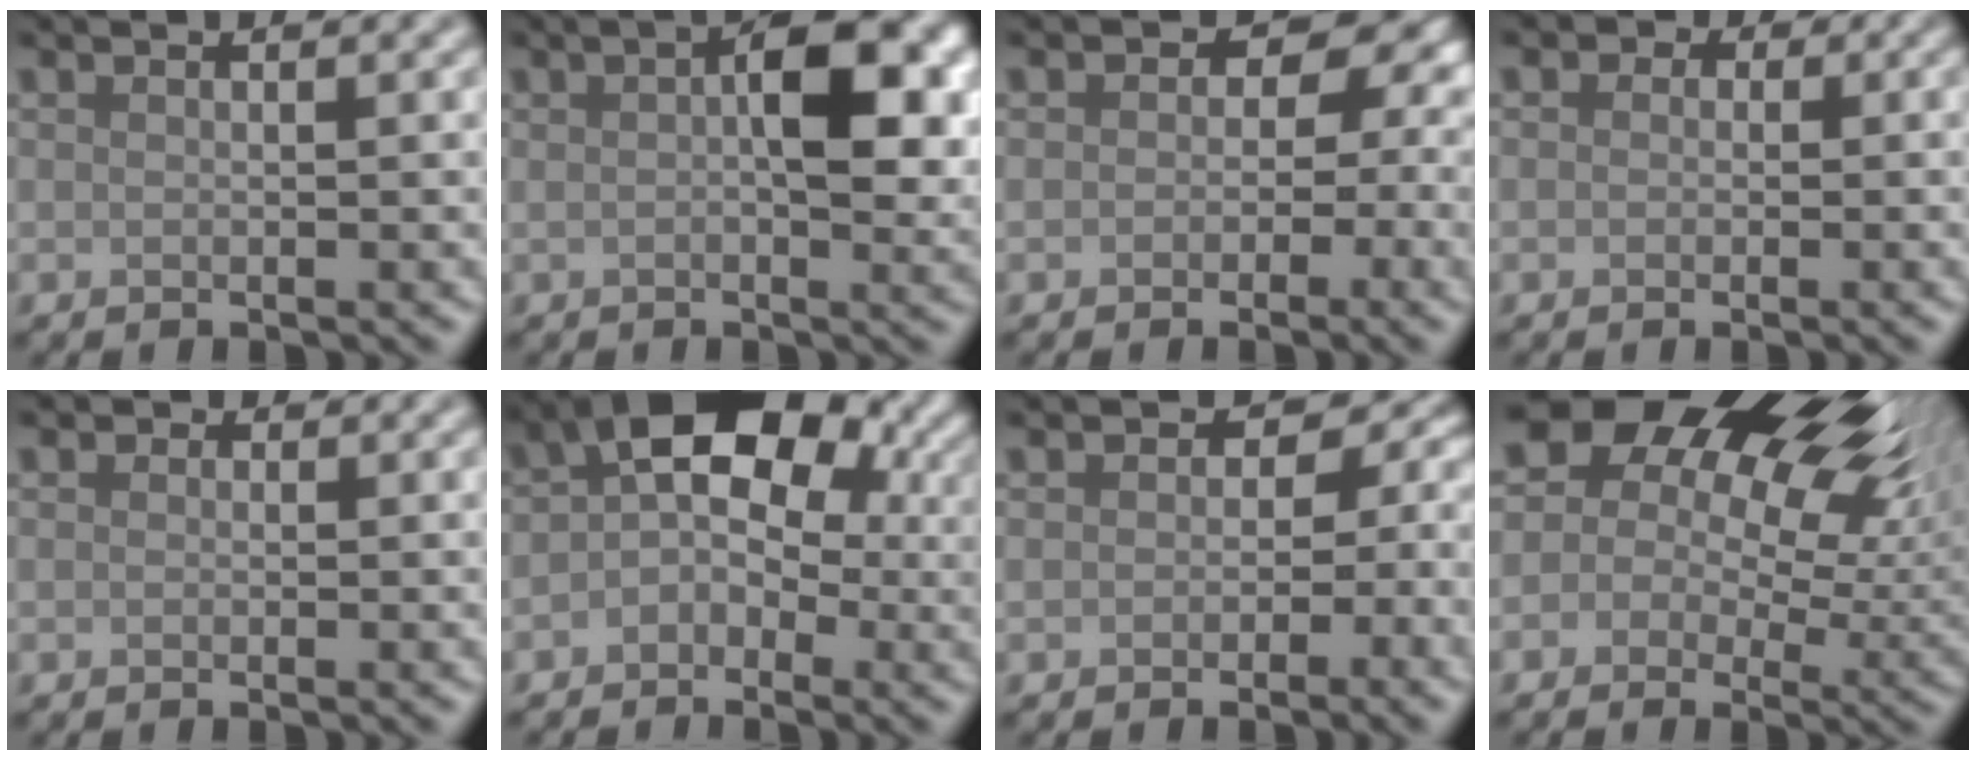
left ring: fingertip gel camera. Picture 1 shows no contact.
{"total": 6.8, "force": [1.3, 2.7, 6.1], "torque": [-0.079, 0.011, 0.013]}
{"total": 5.7, "force": [0.2, 4.3, 3.7], "torque": [-0.017, 0.004, -0.004]}
{"total": 2.3, "force": [0.7, 2.0, 0.9], "torque": [0.008, 0.006, -0.016]}
{"total": 0.8, "force": [0.2, 0.7, 0.2], "torque": [0.001, -0.006, -0.003]}
{"total": 8.7, "force": [0.6, 6.1, 6.2], "torque": [-0.068, 0.018, -0.011]}
{"total": 4.4, "force": [0.1, 3.5, 2.7], "torque": [-0.002, 0.002, -0.003]}
{"total": 18.3, "force": [8.1, 11.3, 11.9], "torque": [-0.176, 0.054, 0.117]}